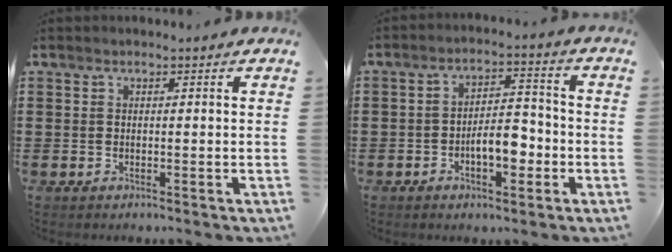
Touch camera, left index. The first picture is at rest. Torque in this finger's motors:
{"motor_torque": [0.92, 0.33, 0.40, 0.10]}